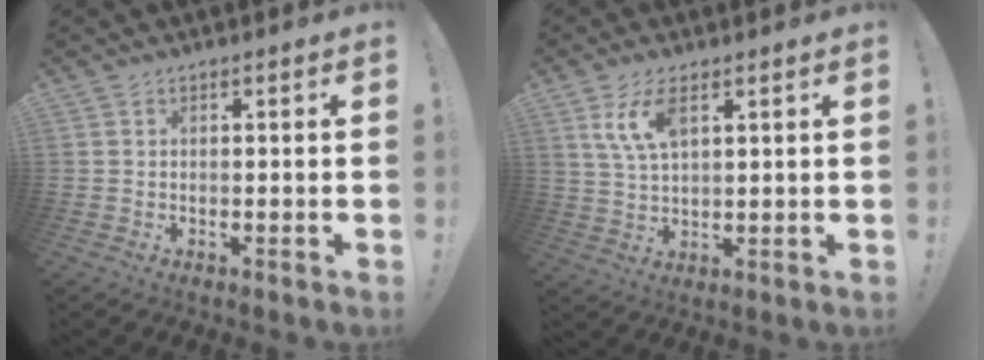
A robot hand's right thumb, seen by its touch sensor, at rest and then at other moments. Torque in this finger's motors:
{"motor_torque": [0.03, 0.03, 0.03, 0.03, 0.06]}